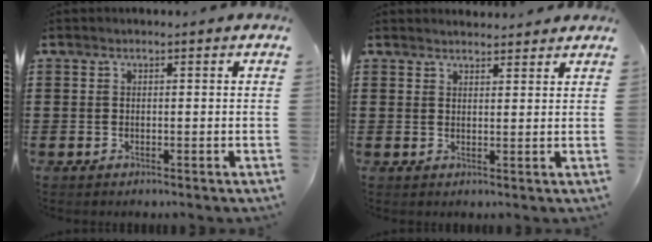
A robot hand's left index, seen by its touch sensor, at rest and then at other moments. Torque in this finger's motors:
{"motor_torque": [0.19, -0.11, 0.08, -0.01]}